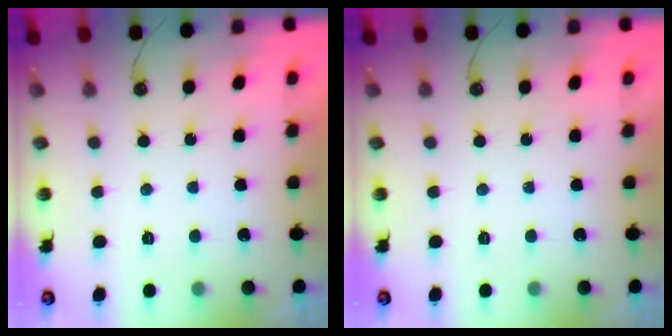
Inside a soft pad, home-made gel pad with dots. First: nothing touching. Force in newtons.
{"total": 0.0}